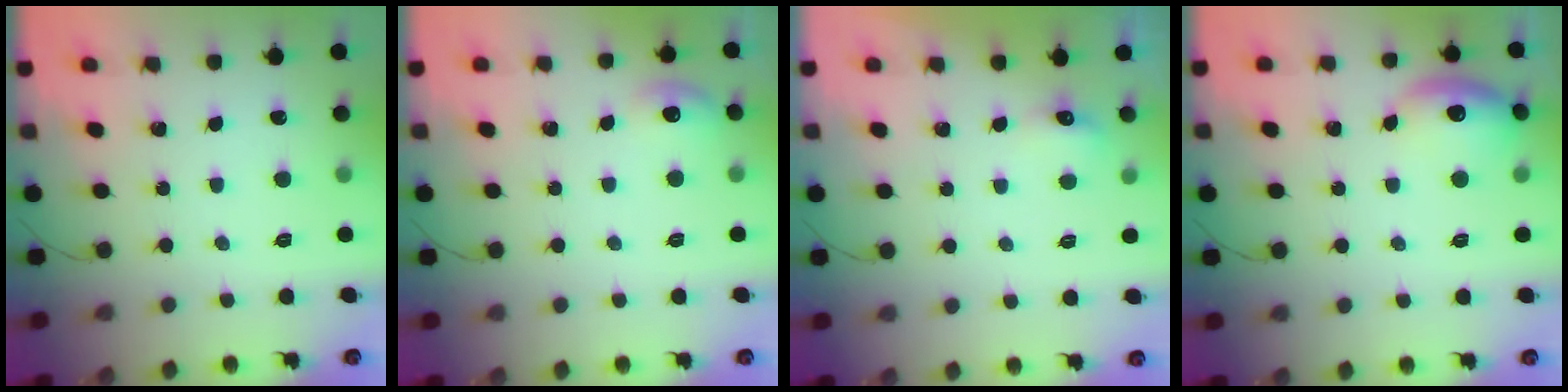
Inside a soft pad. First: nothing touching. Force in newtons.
{"total": 5.9, "press": 5.7, "slide": 1.5}
{"total": 4.1, "press": 3.9, "slide": 1.1}
{"total": 10.7, "press": 10.6, "slide": 1.5}